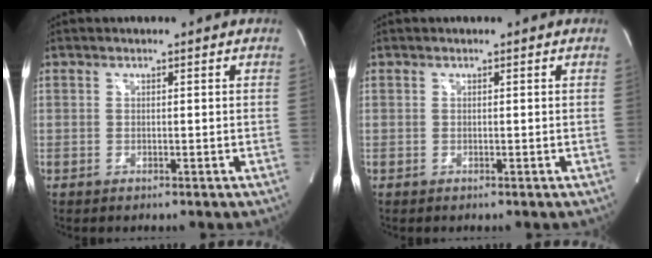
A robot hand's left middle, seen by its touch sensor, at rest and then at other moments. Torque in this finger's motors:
{"motor_torque": [-0.06, -0.04, 0.09, 0.00]}